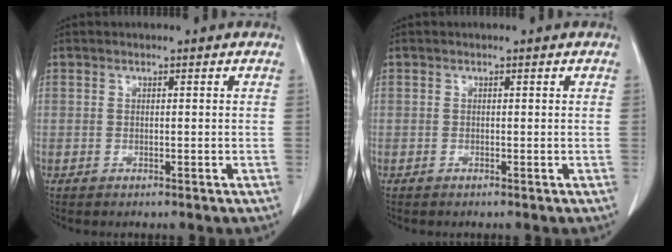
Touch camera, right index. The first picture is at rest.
{"total": 0.0}